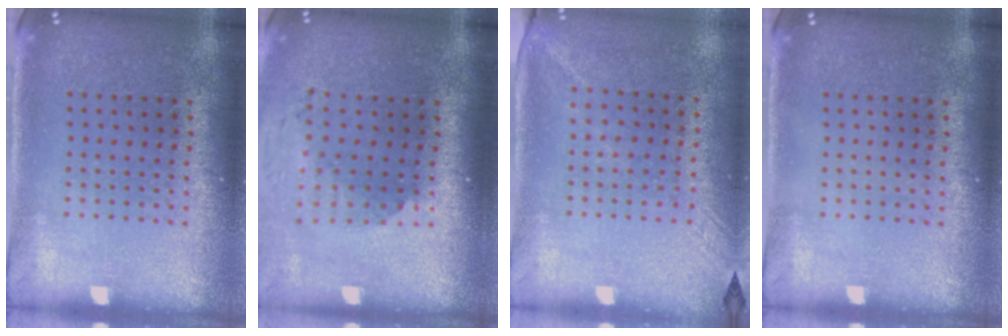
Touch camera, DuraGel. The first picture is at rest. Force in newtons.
{"total": 1.8, "press": 1.5, "slide": 1.1}
{"total": 1.2, "press": 0.9, "slide": 0.9}
{"total": 0.0}